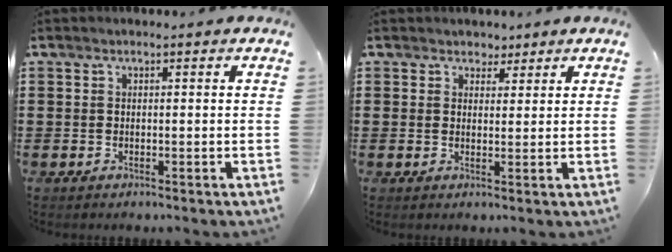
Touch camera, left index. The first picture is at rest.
{"total": 2.1, "force": [1.6, 1.4, 0.1], "torque": [-0.002, 0.006, 0.026]}